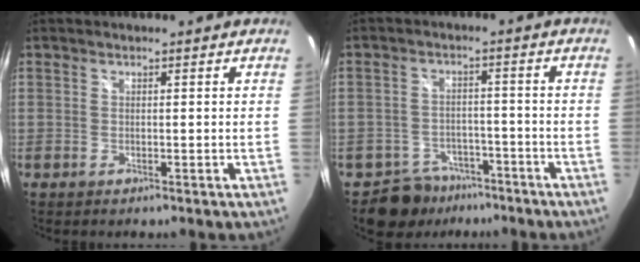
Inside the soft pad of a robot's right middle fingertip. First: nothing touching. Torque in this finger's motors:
{"motor_torque": [0.36, -0.28, -0.01, 0.00]}